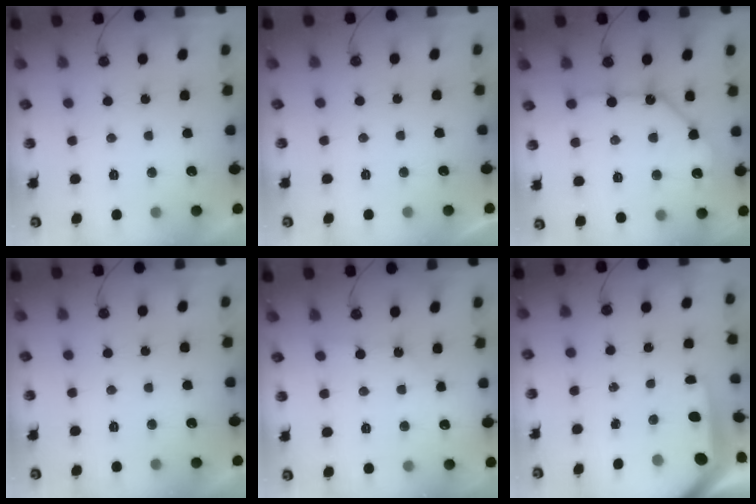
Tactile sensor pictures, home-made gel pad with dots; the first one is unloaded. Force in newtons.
{"total": 0.0}
{"total": 13.0, "press": 12.9, "slide": 1.6}
{"total": 0.0}
{"total": 2.6, "press": 2.6, "slide": 0.3}
{"total": 7.3, "press": 7.2, "slide": 0.8}